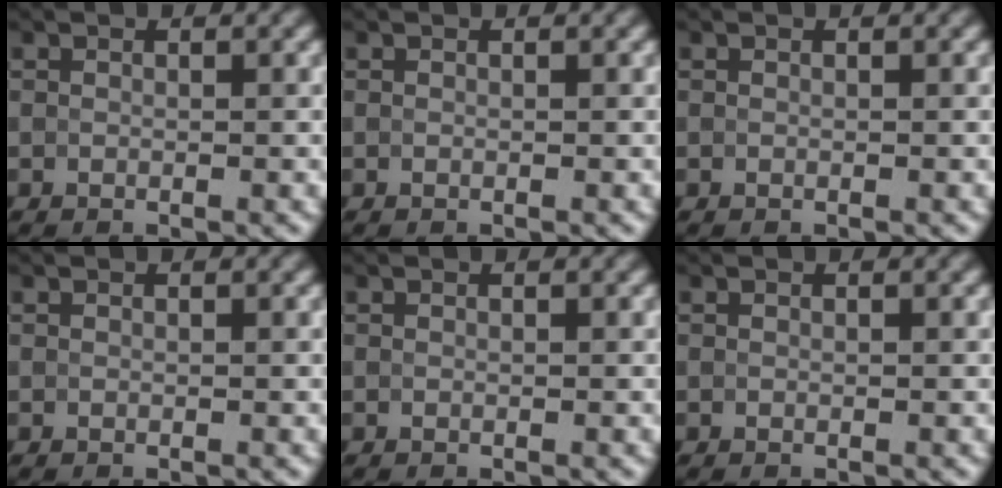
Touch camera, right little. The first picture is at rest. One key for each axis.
{"total": 0.0}
{"total": 0.0}
{"total": 0.0}
{"total": 0.0}
{"total": 0.0}